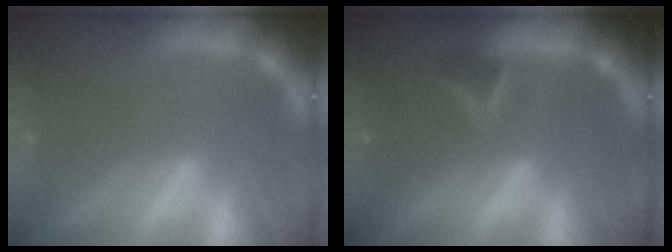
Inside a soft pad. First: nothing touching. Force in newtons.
{"total": 2.4}